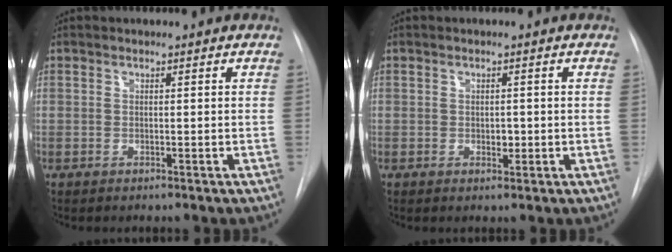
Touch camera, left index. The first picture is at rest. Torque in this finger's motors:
{"motor_torque": [0.07, 0.03, 0.04, 0.01]}